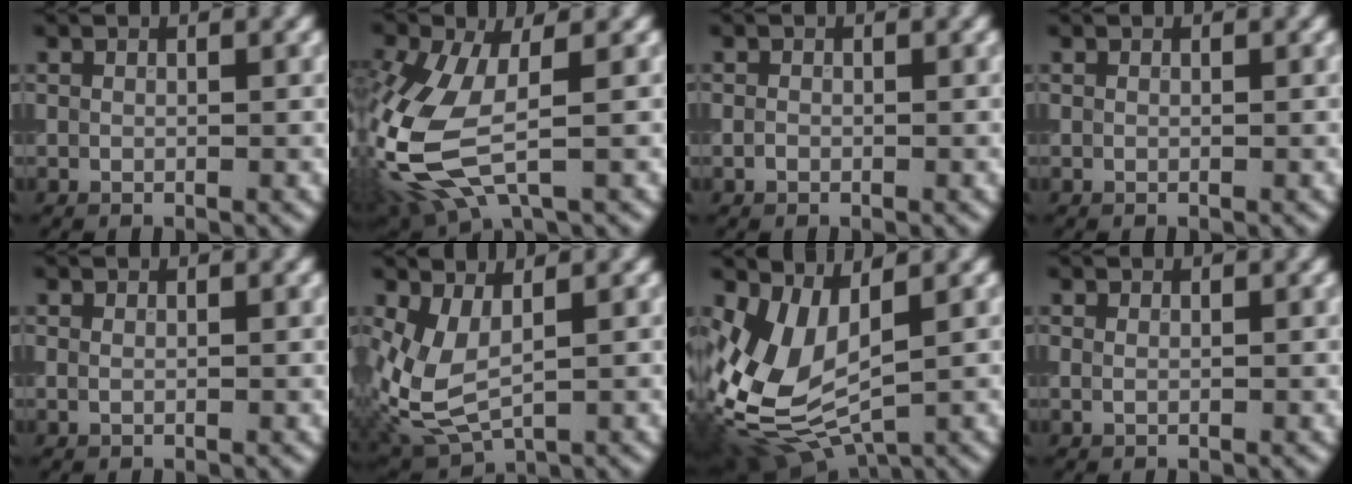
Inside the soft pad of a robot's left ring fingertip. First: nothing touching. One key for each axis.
{"total": 9.0, "fx": -1.7, "fy": 4.3, "fz": 7.8, "tx": -0.209, "ty": -0.011, "tz": -0.040}
{"total": 0.6, "fx": -0.2, "fy": 0.4, "fz": 0.3, "tx": -0.004, "ty": 0.000, "tz": -0.007}
{"total": 0.0}
{"total": 0.0}
{"total": 5.5, "fx": 0.2, "fy": 2.7, "fz": 4.7, "tx": -0.126, "ty": -0.009, "tz": 0.008}
{"total": 7.4, "fx": -0.2, "fy": 4.4, "fz": 5.9, "tx": -0.147, "ty": -0.015, "tz": -0.001}
{"total": 0.0}